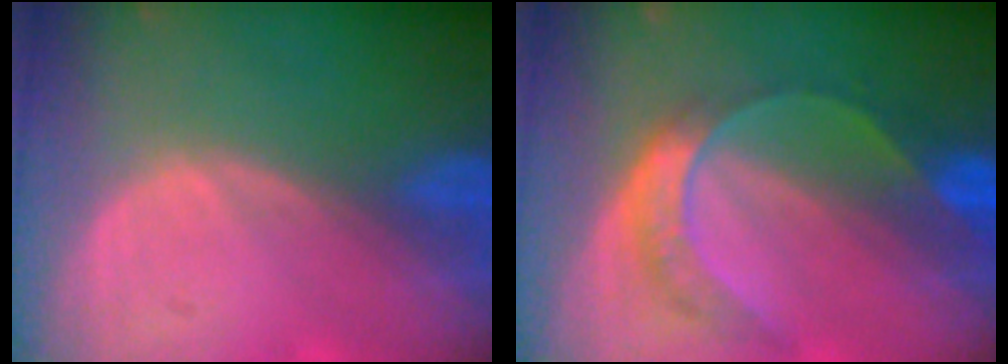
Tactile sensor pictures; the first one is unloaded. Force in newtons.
{"total": 7.8, "press": 6.5, "slide": 4.4}